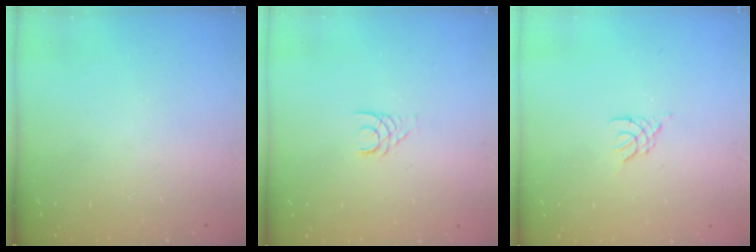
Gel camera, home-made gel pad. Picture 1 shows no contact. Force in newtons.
{"total": 3.3, "press": 3.3, "slide": 0.3}
{"total": 2.4, "press": 2.3, "slide": 0.5}